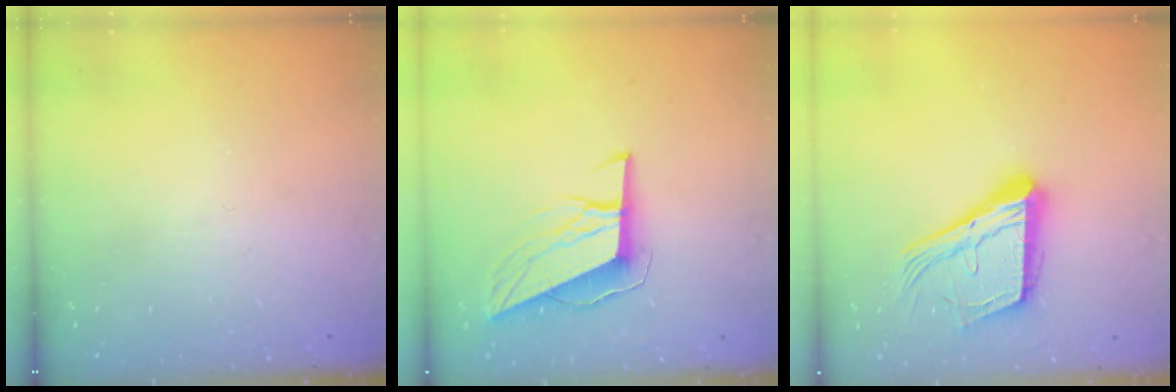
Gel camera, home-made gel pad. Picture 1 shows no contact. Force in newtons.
{"total": 9.9, "press": 9.6, "slide": 2.3}
{"total": 18.8, "press": 18.5, "slide": 3.2}